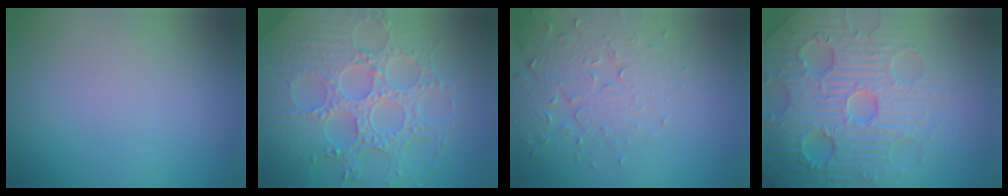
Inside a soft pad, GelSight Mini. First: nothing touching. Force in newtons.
{"total": 8.3, "press": 6.1, "slide": 5.6}
{"total": 4.1, "press": 3.9, "slide": 1.2}
{"total": 7.9, "press": 7.7, "slide": 1.6}